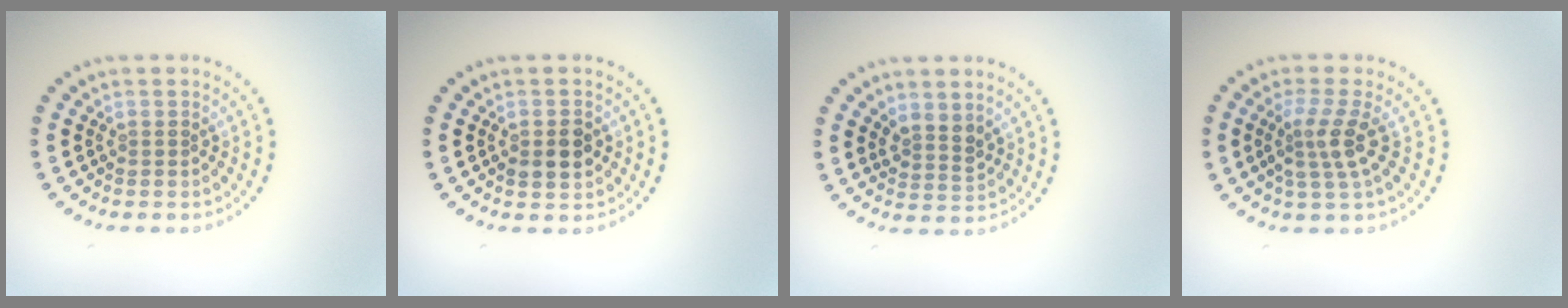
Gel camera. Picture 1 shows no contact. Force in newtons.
{"total": 2.7, "press": 2.7, "slide": 0.2}
{"total": 2.2, "press": 1.7, "slide": 1.3}
{"total": 3.0, "press": 2.4, "slide": 1.8}